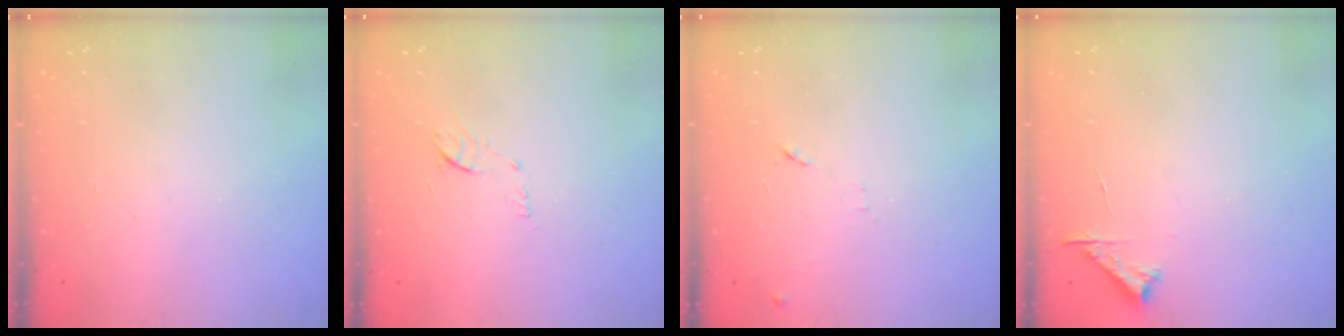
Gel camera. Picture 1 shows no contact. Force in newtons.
{"total": 6.2, "press": 6.1, "slide": 0.7}
{"total": 9.2, "press": 9.1, "slide": 0.7}
{"total": 4.7, "press": 4.6, "slide": 0.6}